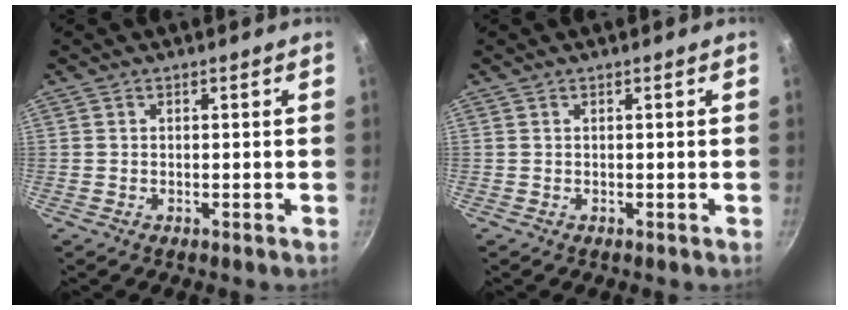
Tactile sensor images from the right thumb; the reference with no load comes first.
{"total": 0.0}